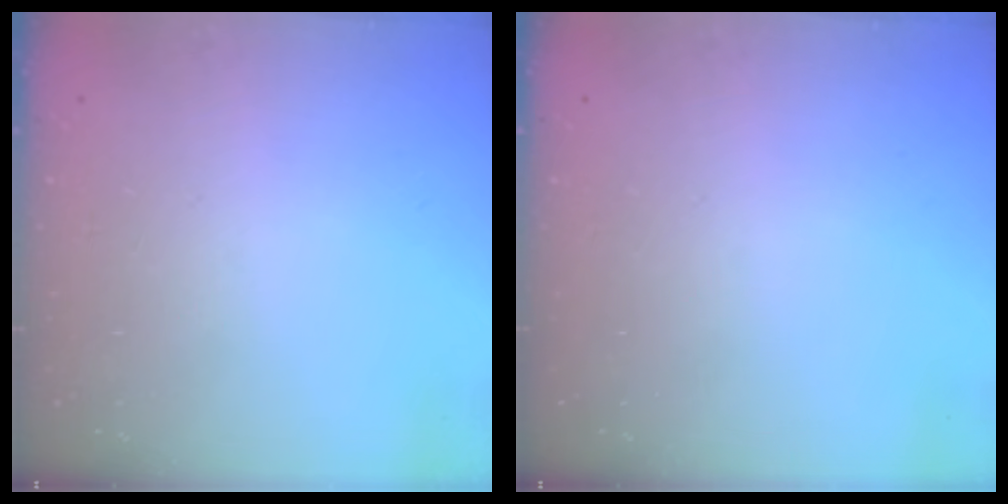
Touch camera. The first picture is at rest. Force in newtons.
{"total": 0.0}